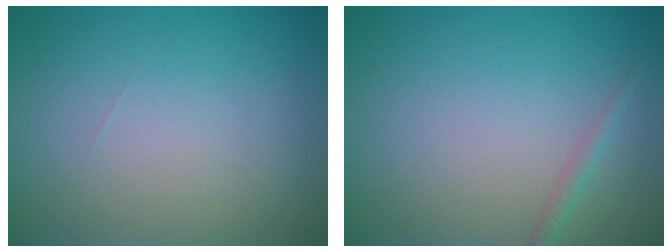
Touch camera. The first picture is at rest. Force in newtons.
{"total": 1.1, "press": 1.1, "slide": 0.0}